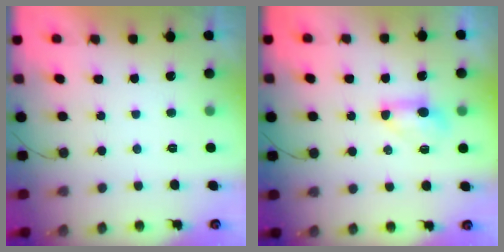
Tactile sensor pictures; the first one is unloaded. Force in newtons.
{"total": 5.9, "press": 5.9, "slide": 0.7}